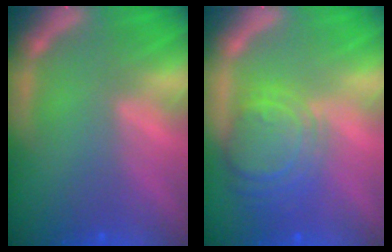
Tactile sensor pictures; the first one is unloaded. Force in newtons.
{"total": 6.5}